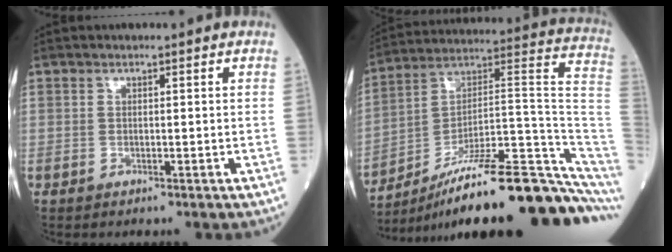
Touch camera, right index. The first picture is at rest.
{"total": 24.4, "force": [-17.0, 2.1, 17.4], "torque": [-0.158, 0.058, -0.259]}